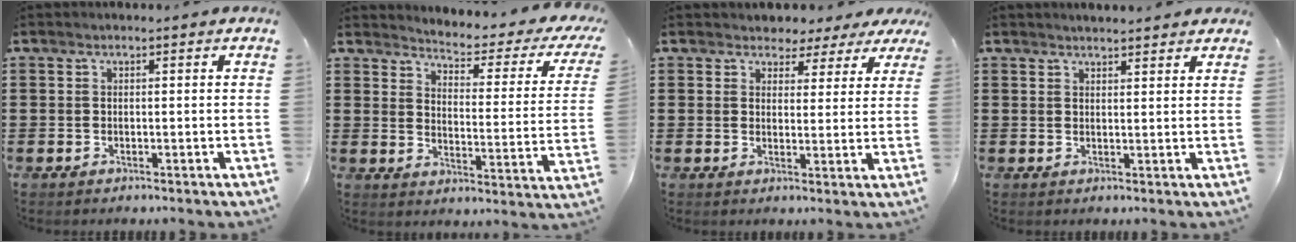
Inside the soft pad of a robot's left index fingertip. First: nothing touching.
{"total": 2.9, "force": [2.6, 0.1, 1.3], "torque": [-0.037, -0.031, 0.032]}
{"total": 3.2, "force": [2.6, 1.9, 0.2], "torque": [-0.020, -0.001, 0.047]}
{"total": 1.9, "force": [1.9, 0.1, 0.1], "torque": [-0.006, 0.003, 0.036]}